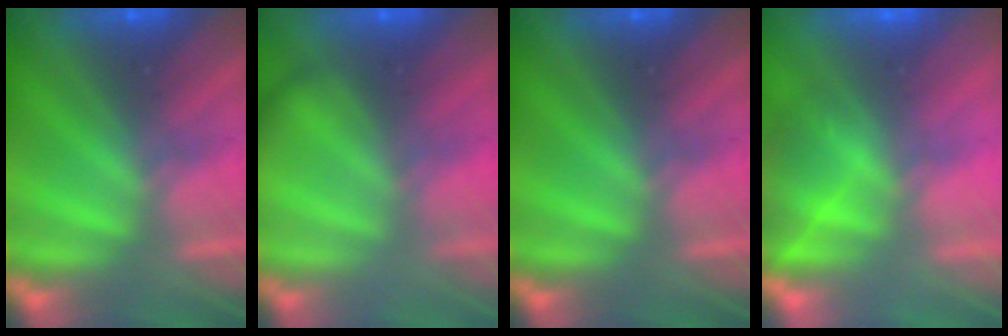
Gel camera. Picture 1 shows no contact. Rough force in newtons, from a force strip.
{"total": 2.1}
{"total": 0.0}
{"total": 2.7}